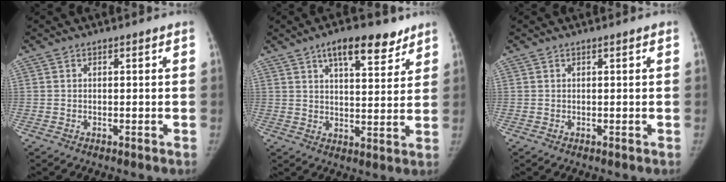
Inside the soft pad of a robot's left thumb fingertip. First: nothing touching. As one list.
[{"total": 10.7, "force": [6.9, 4.3, 7.0], "torque": [-0.078, -0.033, 0.105]}, {"total": 0.0}]